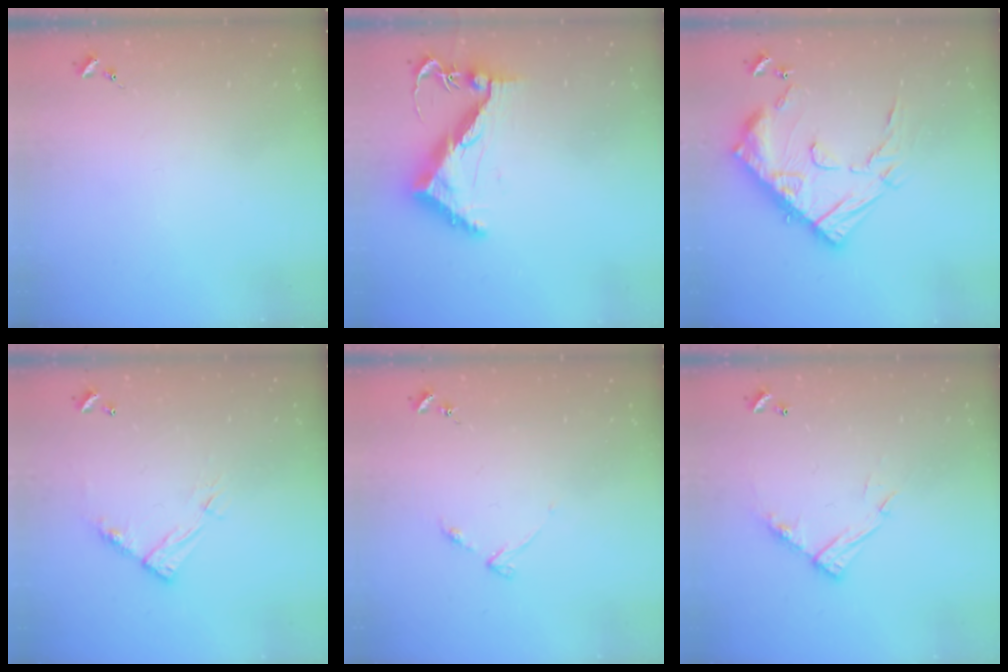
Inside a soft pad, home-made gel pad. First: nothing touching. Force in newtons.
{"total": 9.7, "press": 9.6, "slide": 1.4}
{"total": 20.3, "press": 20.3, "slide": 1.1}
{"total": 9.4, "press": 9.4, "slide": 0.5}
{"total": 4.2, "press": 4.1, "slide": 0.4}
{"total": 11.5, "press": 11.4, "slide": 0.8}